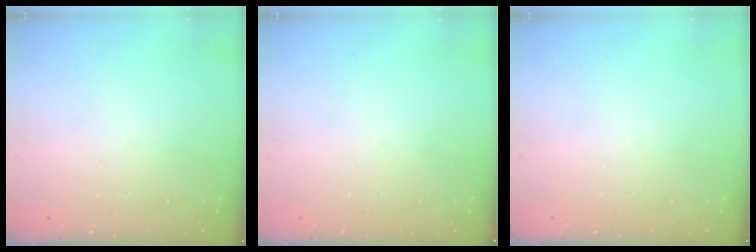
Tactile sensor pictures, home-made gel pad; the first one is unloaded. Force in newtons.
{"total": 0.0}
{"total": 0.0}